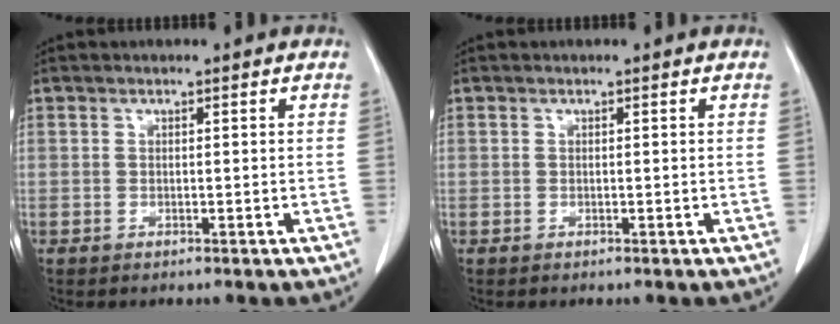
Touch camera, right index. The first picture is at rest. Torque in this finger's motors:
{"motor_torque": [-0.06, 0.06, -0.05, 0.00]}